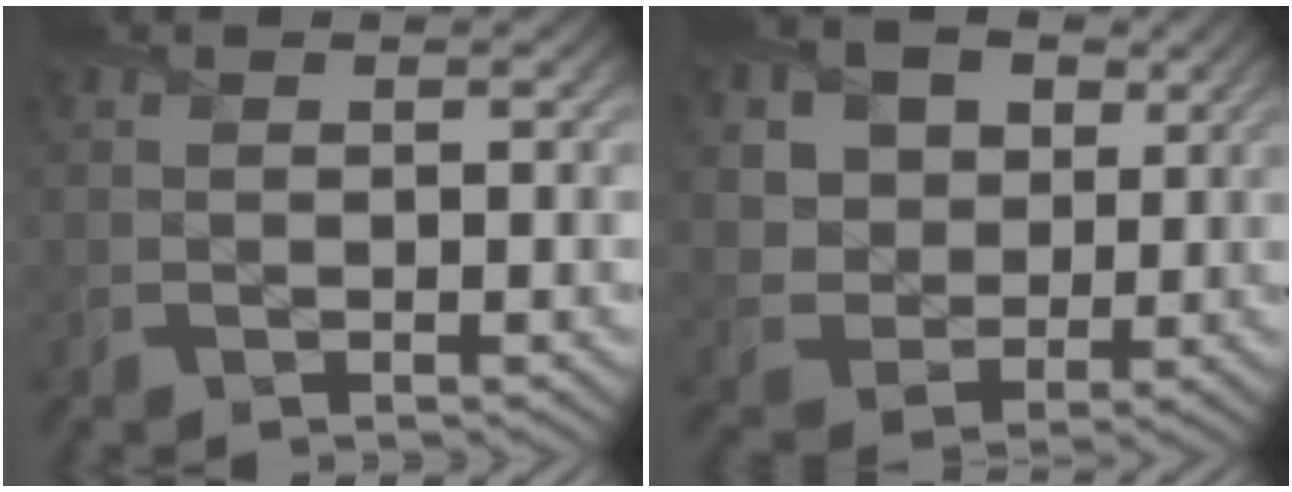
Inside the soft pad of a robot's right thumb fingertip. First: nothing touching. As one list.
[{"total": 11.6, "force": [5.2, 8.9, 5.3], "torque": [-0.158, 0.007, 0.105]}]